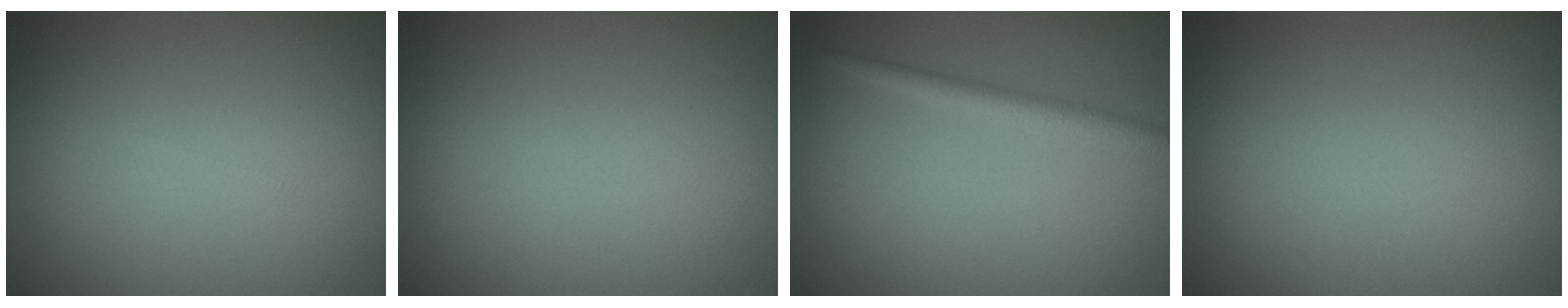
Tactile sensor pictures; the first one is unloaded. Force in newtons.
{"total": 0.0}
{"total": 2.1, "press": 2.1, "slide": 0.1}
{"total": 0.0}